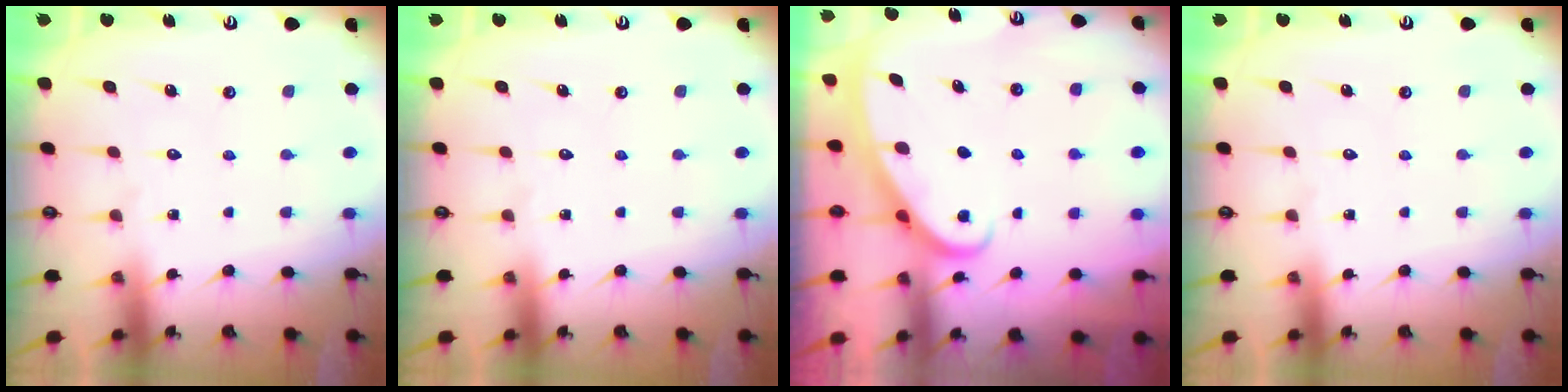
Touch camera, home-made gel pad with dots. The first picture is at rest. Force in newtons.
{"total": 0.0}
{"total": 3.1, "press": 3.1, "slide": 0.1}
{"total": 0.0}